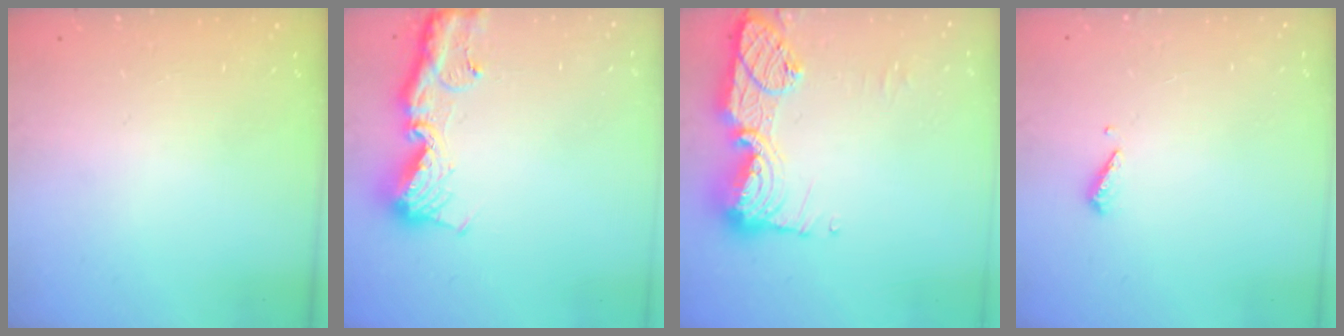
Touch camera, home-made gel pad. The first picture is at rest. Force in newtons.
{"total": 13.2, "press": 13.1, "slide": 1.3}
{"total": 16.5, "press": 16.4, "slide": 1.2}
{"total": 4.0, "press": 3.9, "slide": 0.3}